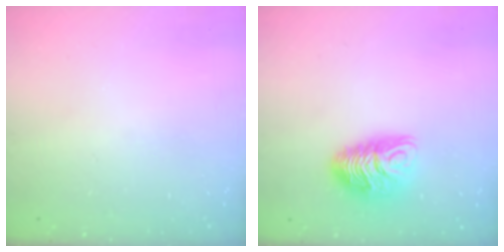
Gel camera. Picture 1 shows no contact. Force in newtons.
{"total": 9.5, "press": 9.5, "slide": 0.3}